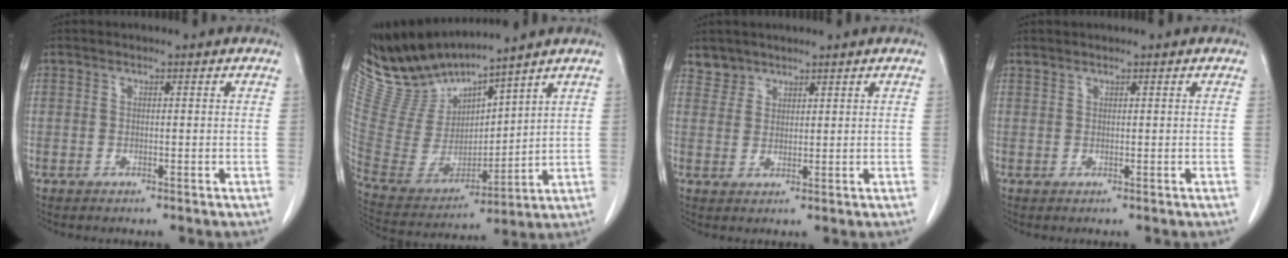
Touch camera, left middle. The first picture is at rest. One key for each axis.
{"total": 10.7, "fx": 10.5, "fy": 0.3, "fz": 2.1, "tx": -0.071, "ty": -0.006, "tz": 0.234}
{"total": 2.6, "fx": 2.2, "fy": 1.4, "fz": -0.5, "tx": 0.016, "ty": 0.006, "tz": 0.039}
{"total": 0.6, "fx": 0.6, "fy": 0.1, "fz": 0.0, "tx": -0.003, "ty": 0.000, "tz": 0.012}